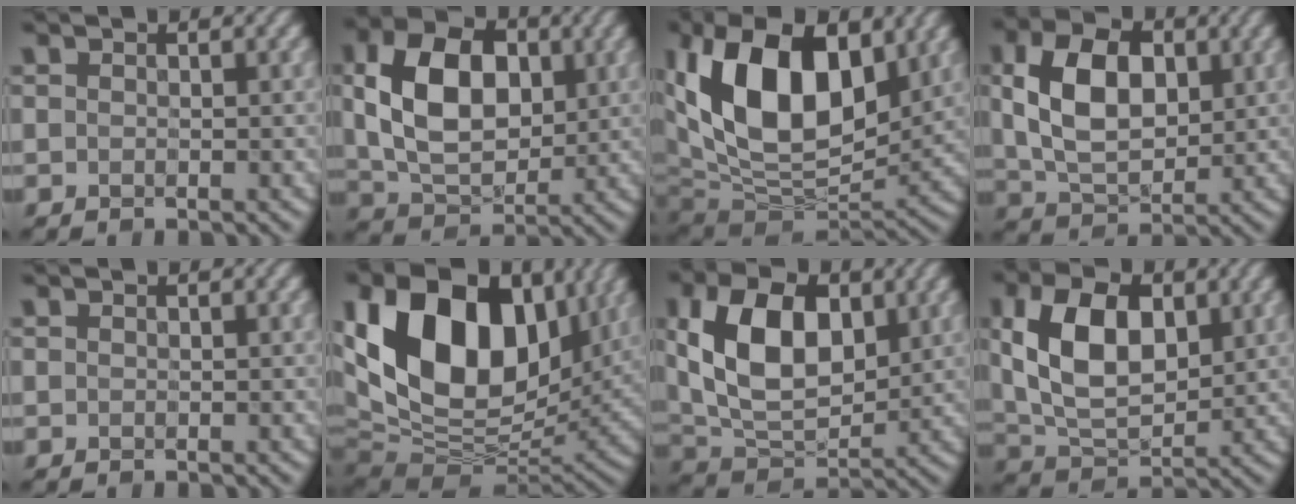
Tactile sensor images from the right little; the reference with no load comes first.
{"total": 9.4, "force": [1.1, 6.3, 7.0], "torque": [-0.142, 0.005, 0.016]}
{"total": 14.9, "force": [3.7, 8.9, 11.3], "torque": [-0.204, 0.007, 0.062]}
{"total": 8.2, "force": [1.0, 5.2, 6.3], "torque": [-0.129, 0.007, 0.017]}
{"total": 0.0}
{"total": 17.7, "force": [4.3, 11.8, 12.5], "torque": [-0.241, 0.015, 0.068]}
{"total": 10.8, "force": [2.1, 6.7, 8.2], "torque": [-0.167, 0.006, 0.032]}
{"total": 9.5, "force": [1.7, 5.7, 7.4], "torque": [-0.156, 0.006, 0.027]}